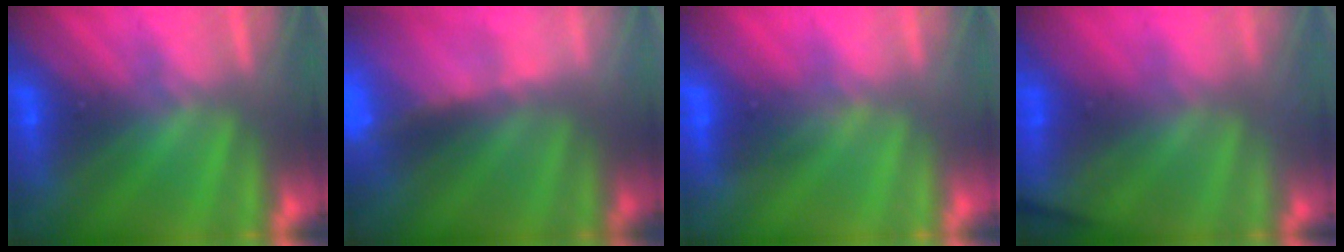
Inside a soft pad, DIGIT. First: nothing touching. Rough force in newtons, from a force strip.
{"total": 9.6}
{"total": 1.6}
{"total": 8.1}